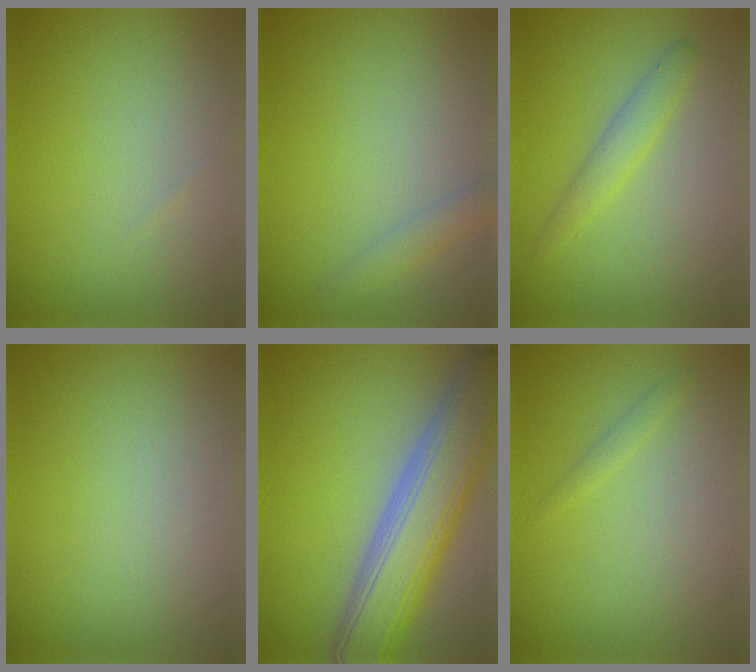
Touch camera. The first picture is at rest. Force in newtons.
{"total": 1.6, "press": 1.6, "slide": 0.0}
{"total": 1.3, "press": 1.3, "slide": 0.2}
{"total": 0.0}
{"total": 9.8, "press": 9.8, "slide": 0.6}
{"total": 0.8, "press": 0.8, "slide": 0.0}